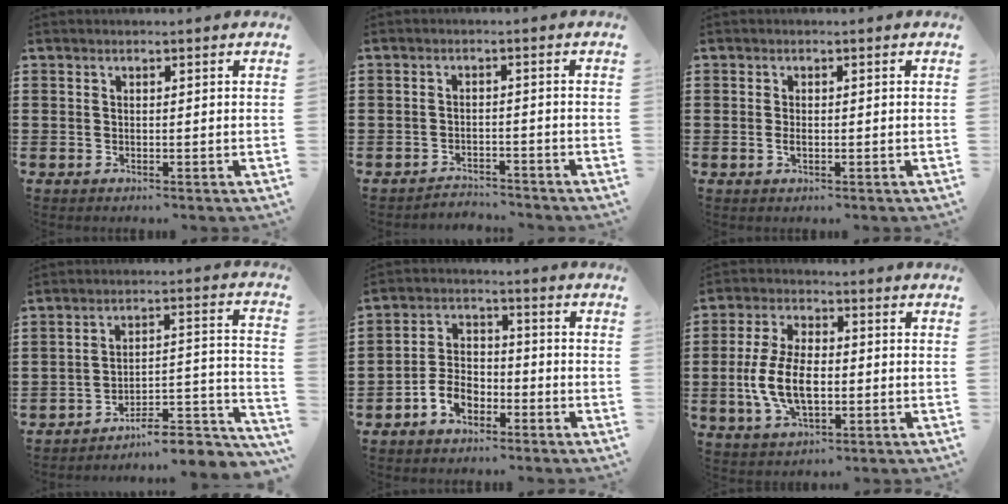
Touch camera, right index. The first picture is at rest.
{"total": 2.6, "force": [-2.6, 0.2, -0.2], "torque": [-0.004, 0.000, -0.057]}
{"total": 1.2, "force": [-0.2, 0.5, 1.1], "torque": [-0.028, -0.003, -0.007]}
{"total": 7.9, "force": [-7.0, 1.7, 3.2], "torque": [-0.038, 0.011, -0.132]}
{"total": 5.3, "force": [-3.0, 3.4, 2.8], "torque": [-0.071, 0.007, -0.061]}
{"total": 8.9, "force": [-1.4, 4.5, 7.6], "torque": [-0.173, -0.001, -0.029]}